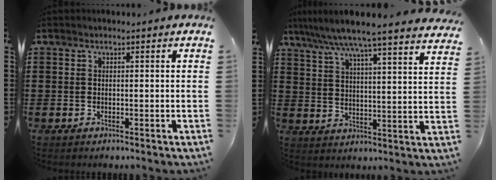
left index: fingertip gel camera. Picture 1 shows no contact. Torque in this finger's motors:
{"motor_torque": [2.14, 0.00, 0.53, 0.21]}